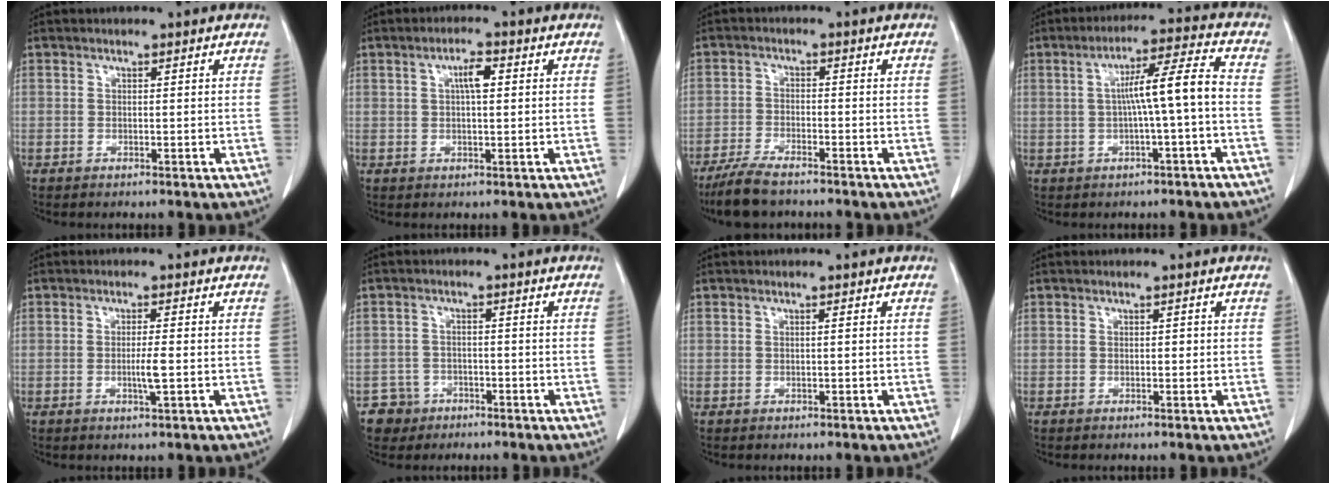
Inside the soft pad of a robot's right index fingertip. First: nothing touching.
{"total": 3.9, "force": [0.9, 1.3, 3.6], "torque": [-0.069, 0.009, 0.017]}
{"total": 7.5, "force": [-6.1, 2.0, 3.8], "torque": [-0.078, -0.018, -0.111]}
{"total": 8.5, "force": [-0.7, -0.1, 8.5], "torque": [-0.142, 0.024, -0.010]}
{"total": 3.1, "force": [-0.6, 0.3, 3.0], "torque": [-0.060, -0.002, -0.008]}
{"total": 4.7, "force": [-2.6, 3.9, -0.2], "torque": [0.009, 0.010, -0.042]}
{"total": 0.5, "force": [0.0, 0.2, 0.5], "torque": [-0.014, 0.005, 0.002]}
{"total": 0.9, "force": [-0.1, 0.6, 0.7], "torque": [-0.016, 0.006, 0.000]}